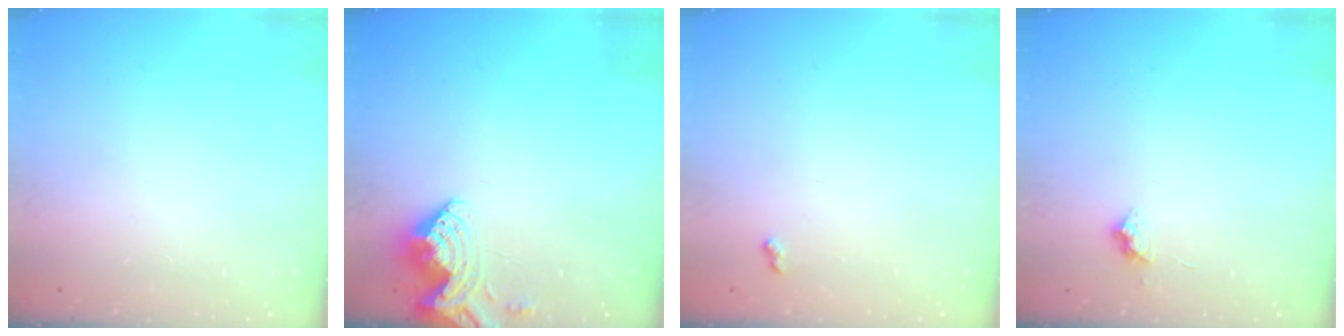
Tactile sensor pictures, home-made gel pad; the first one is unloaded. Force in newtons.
{"total": 7.5, "press": 7.5, "slide": 0.6}
{"total": 3.9, "press": 3.9, "slide": 0.5}
{"total": 6.4, "press": 6.3, "slide": 0.9}